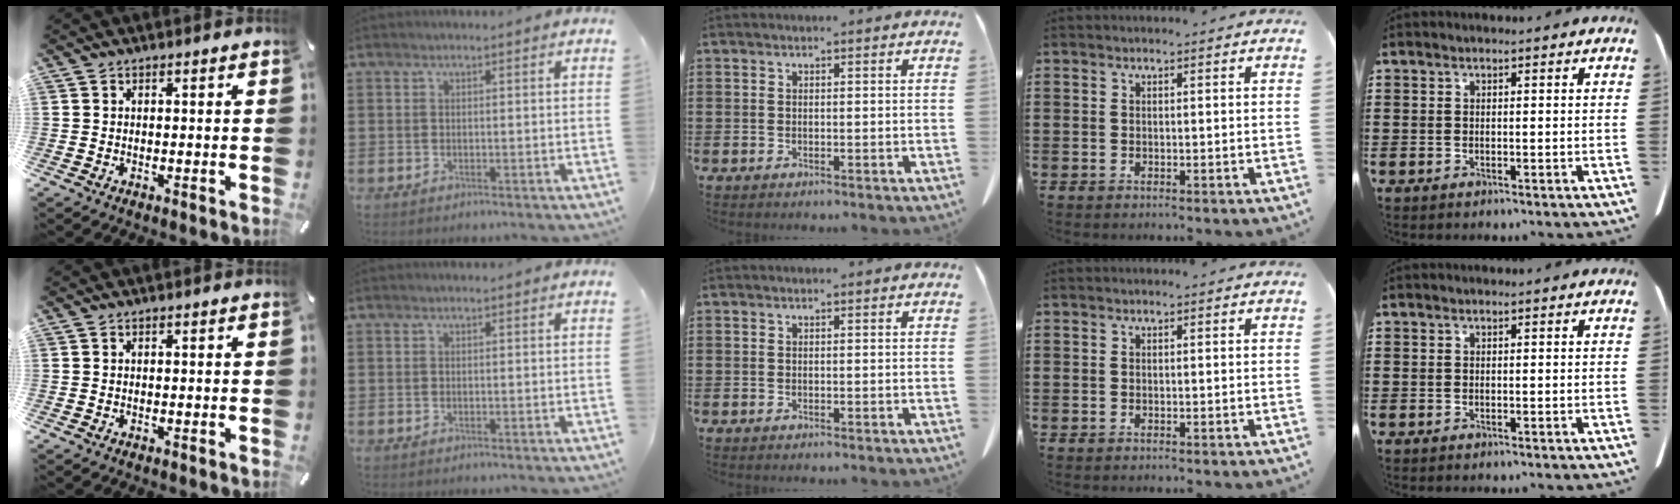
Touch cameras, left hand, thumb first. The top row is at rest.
{}